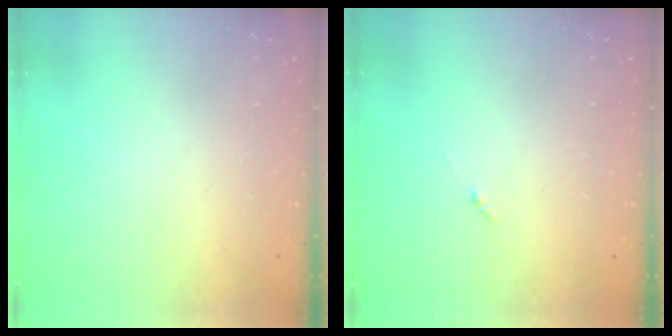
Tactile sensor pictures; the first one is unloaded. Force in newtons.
{"total": 0.0}